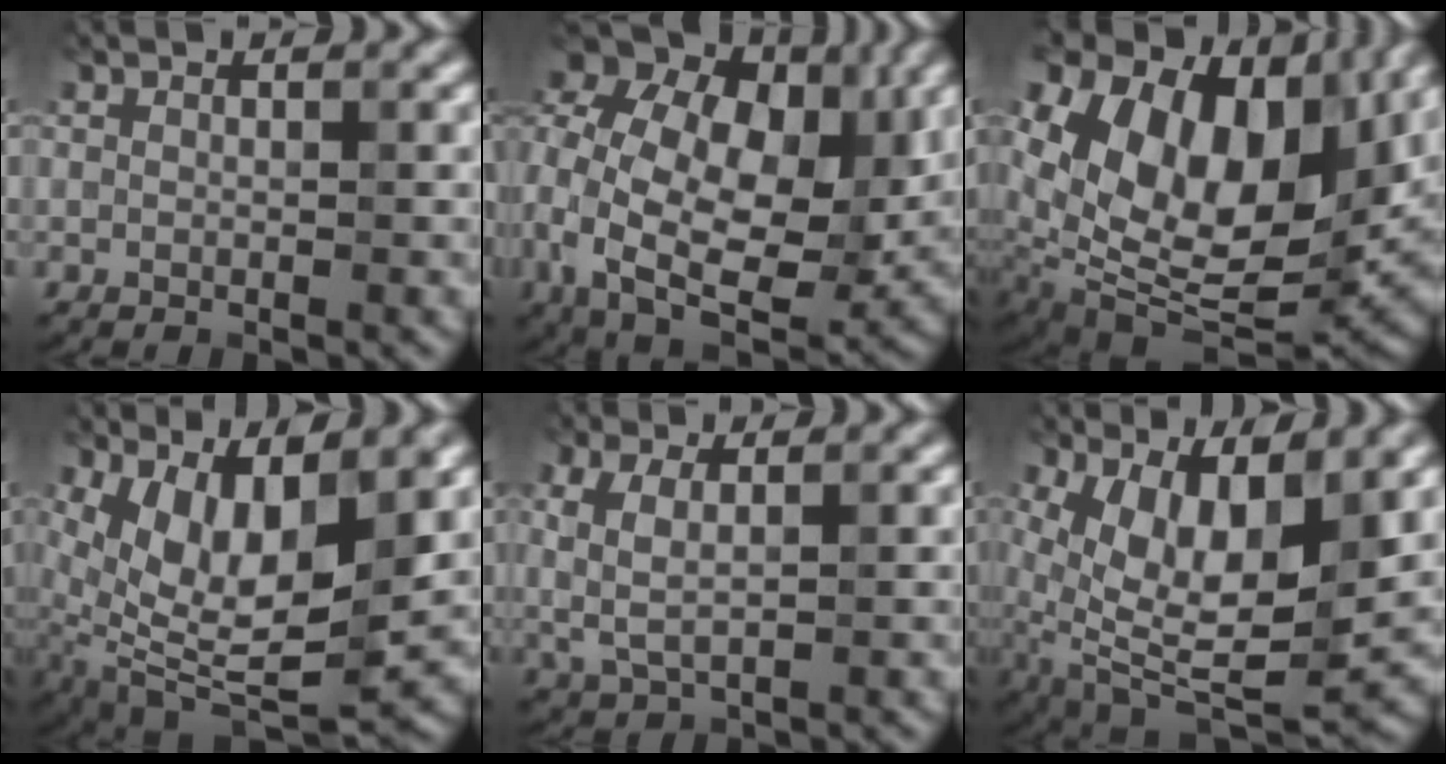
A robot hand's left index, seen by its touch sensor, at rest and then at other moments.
{"total": 16.2, "force": [2.7, 11.4, 11.2], "torque": [-0.213, 0.019, 0.075]}
{"total": 16.8, "force": [4.5, 10.5, 12.3], "torque": [-0.239, 0.005, 0.111]}
{"total": 9.3, "force": [1.8, 3.9, 8.2], "torque": [-0.176, -0.017, 0.046]}
{"total": 2.6, "force": [0.4, 1.1, 2.4], "torque": [-0.065, -0.002, 0.020]}
{"total": 9.3, "force": [1.6, 4.3, 8.1], "torque": [-0.167, -0.026, 0.041]}